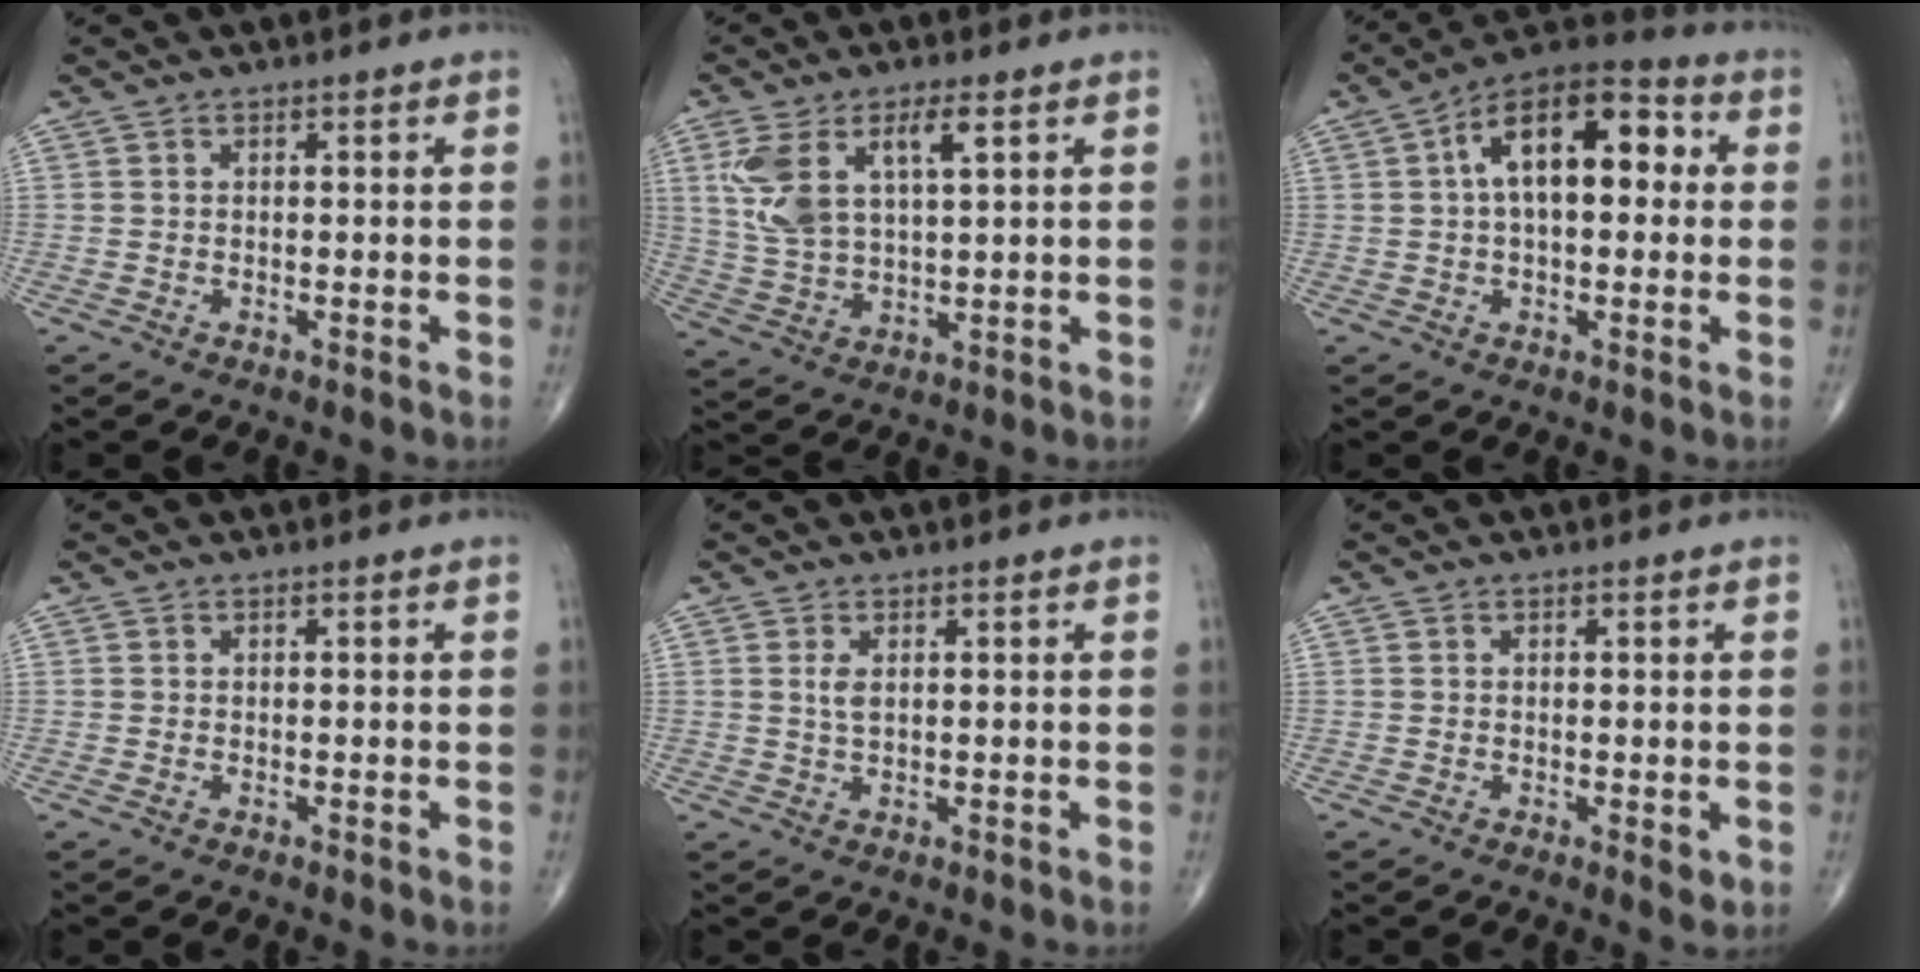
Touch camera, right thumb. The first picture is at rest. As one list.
[{"total": 11.2, "force": [4.1, 4.7, 9.3], "torque": [-0.193, -0.003, 0.088]}, {"total": 15.7, "force": [2.8, 8.1, 13.1], "torque": [-0.187, 0.038, 0.035]}, {"total": 0.0}, {"total": 1.8, "force": [0.6, 0.8, 1.5], "torque": [-0.030, -0.001, 0.015]}, {"total": 1.6, "force": [-0.2, 0.6, 1.5], "torque": [-0.021, -0.006, -0.002]}]